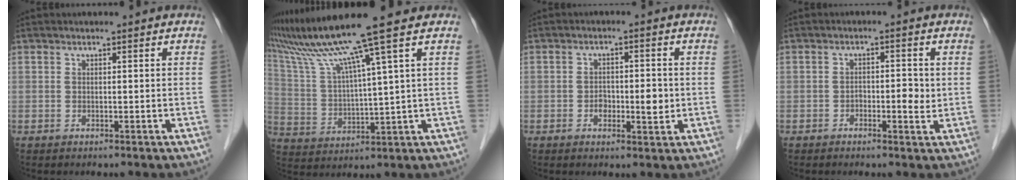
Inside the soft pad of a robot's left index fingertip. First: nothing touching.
{"total": 12.5, "force": [9.6, -3.2, 7.4], "torque": [-0.138, 0.001, 0.176]}
{"total": 4.1, "force": [-0.7, 1.9, 3.6], "torque": [-0.051, 0.005, -0.006]}
{"total": 2.8, "force": [-0.3, 1.2, 2.5], "torque": [-0.034, 0.003, -0.005]}